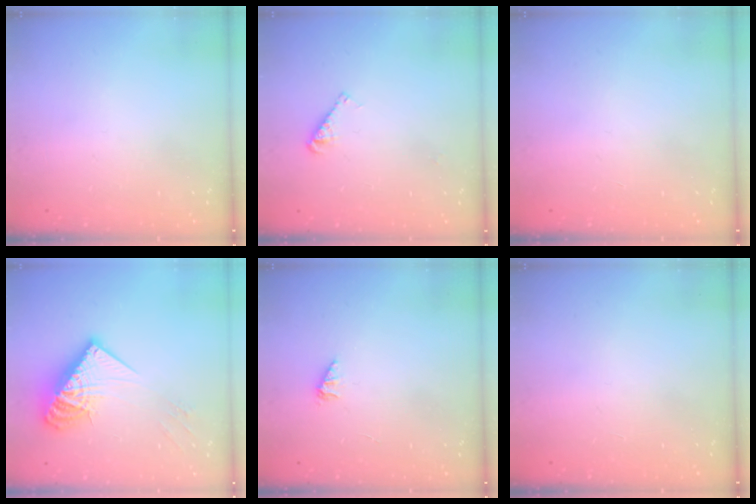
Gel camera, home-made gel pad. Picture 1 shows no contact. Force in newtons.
{"total": 3.8, "press": 3.8, "slide": 0.4}
{"total": 0.0}
{"total": 15.0, "press": 14.9, "slide": 1.6}
{"total": 1.4, "press": 1.4, "slide": 0.3}
{"total": 0.0}